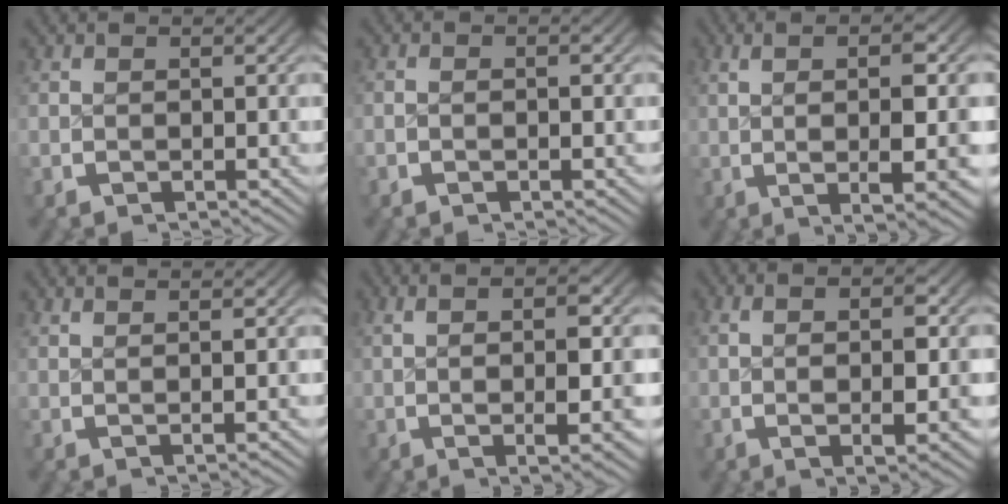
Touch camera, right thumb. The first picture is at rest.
{"total": 0.9, "force": [-0.4, 0.3, 0.8], "torque": [-0.014, 0.001, -0.009]}
{"total": 9.4, "force": [0.1, 2.8, 9.0], "torque": [-0.126, -0.002, 0.009]}
{"total": 1.9, "force": [1.4, -0.2, 1.2], "torque": [-0.017, 0.001, 0.027]}
{"total": 7.0, "force": [0.1, 1.9, 6.7], "torque": [-0.092, -0.001, 0.007]}
{"total": 5.8, "force": [0.0, 1.8, 5.6], "torque": [-0.078, -0.003, 0.004]}